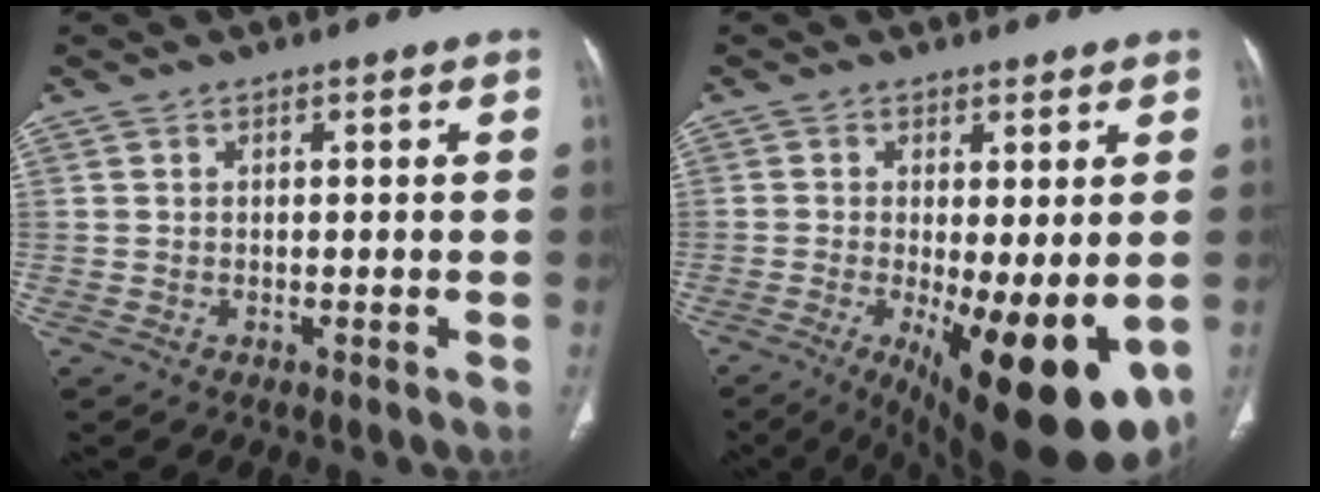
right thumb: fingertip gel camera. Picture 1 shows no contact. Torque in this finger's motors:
{"motor_torque": [-0.16, 2.52, 0.64, 0.30, 0.39]}